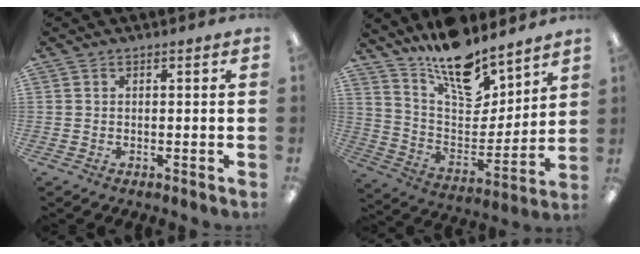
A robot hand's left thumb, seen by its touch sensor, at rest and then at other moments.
{"total": 16.7, "force": [13.6, 6.6, 7.1], "torque": [-0.124, -0.105, 0.241]}